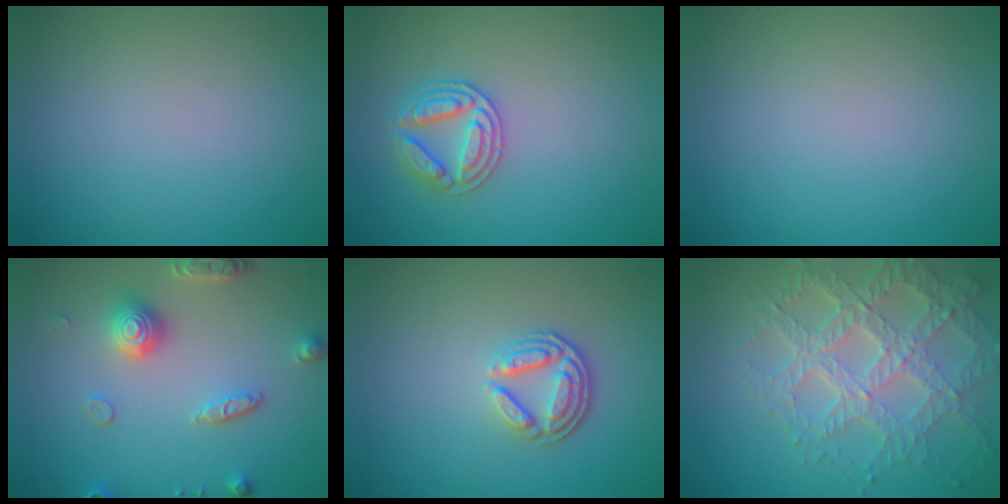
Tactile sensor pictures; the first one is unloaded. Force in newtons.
{"total": 3.0, "press": 3.0, "slide": 0.4}
{"total": 0.0}
{"total": 4.0, "press": 3.5, "slide": 2.1}
{"total": 3.6, "press": 2.7, "slide": 2.4}
{"total": 7.1, "press": 5.1, "slide": 4.9}